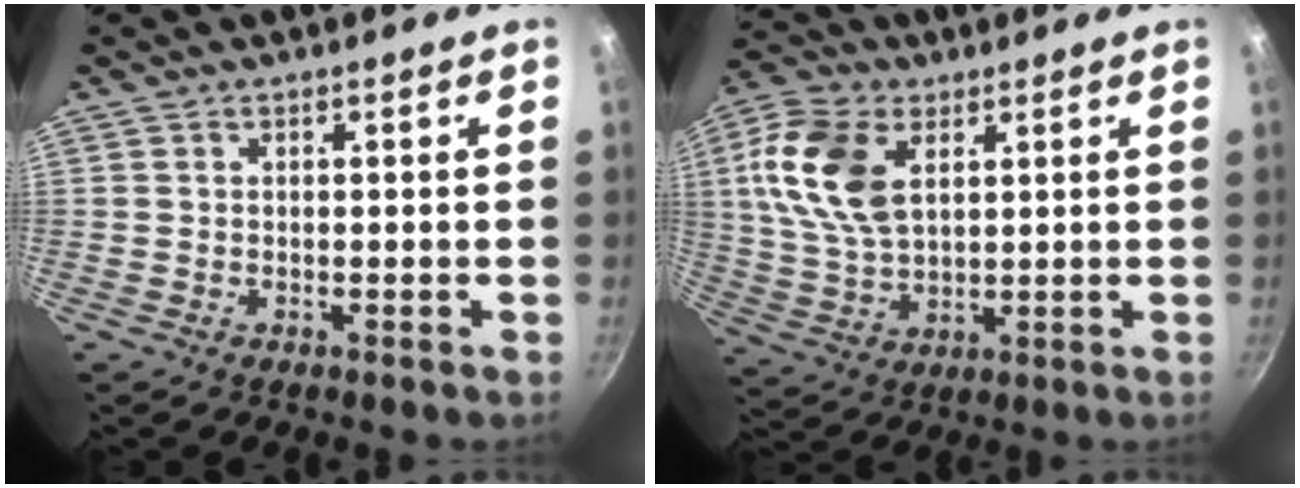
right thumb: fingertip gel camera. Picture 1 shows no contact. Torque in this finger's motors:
{"motor_torque": [-0.67, 1.22, 0.98, 0.81, 0.20]}